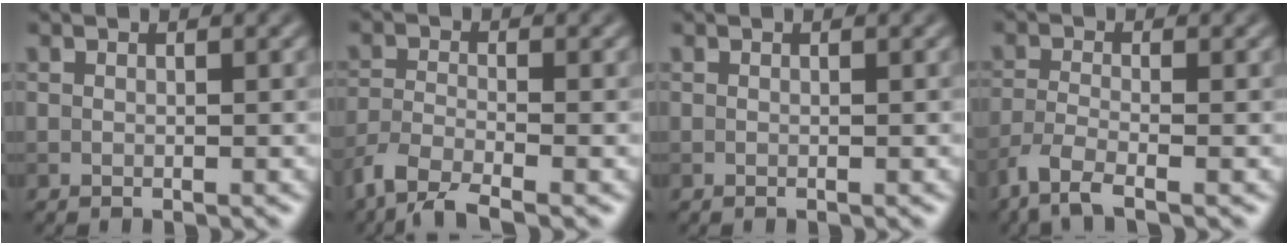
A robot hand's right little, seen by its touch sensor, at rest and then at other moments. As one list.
[{"total": 4.7, "force": [-3.7, 1.1, 2.7], "torque": [-0.053, -0.010, -0.080]}, {"total": 0.0}, {"total": 3.9, "force": [-2.9, 0.8, 2.4], "torque": [-0.053, -0.011, -0.069]}]